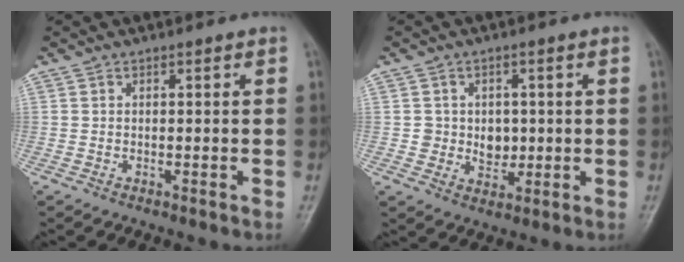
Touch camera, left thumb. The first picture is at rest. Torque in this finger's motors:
{"motor_torque": [0.01, 0.13, 0.26, -0.09, 0.00]}